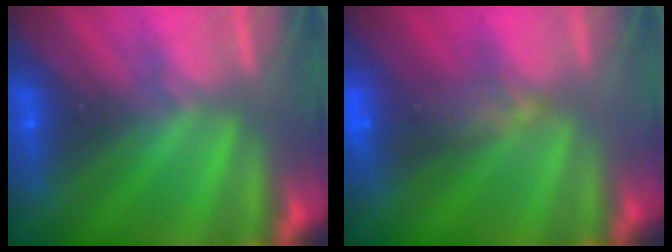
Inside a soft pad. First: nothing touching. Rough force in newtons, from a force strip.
{"total": 6.9}